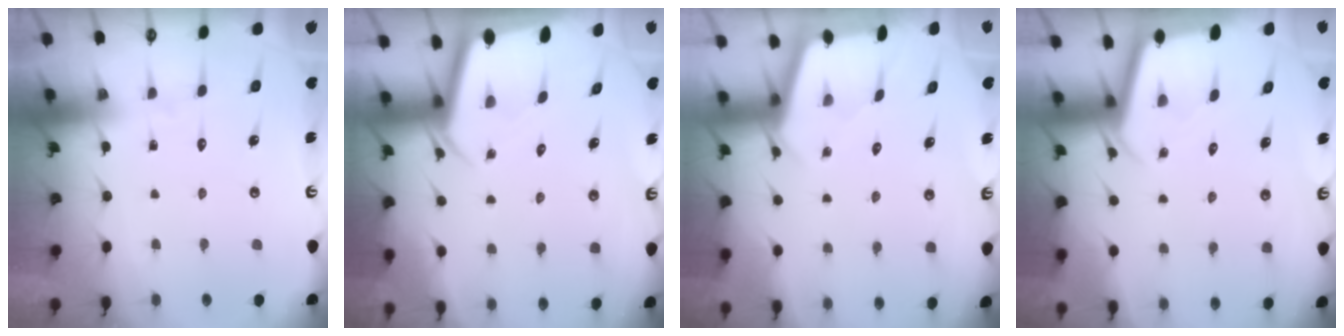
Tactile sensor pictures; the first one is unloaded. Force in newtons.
{"total": 2.4, "press": 2.4, "slide": 0.1}
{"total": 2.4, "press": 2.4, "slide": 0.3}
{"total": 2.4, "press": 2.4, "slide": 0.1}